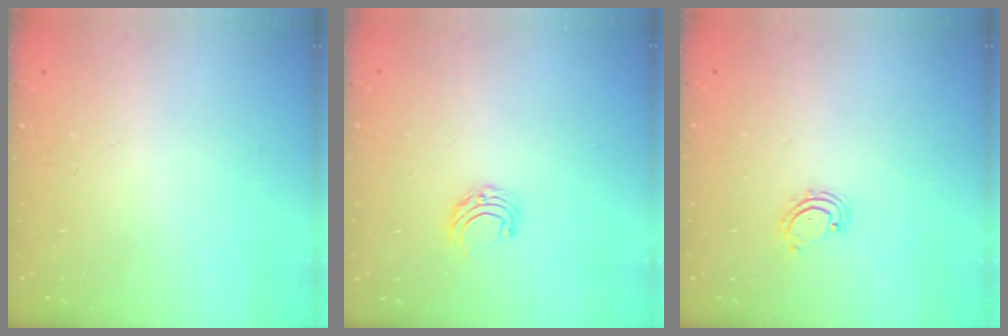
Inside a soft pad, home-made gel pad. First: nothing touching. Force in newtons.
{"total": 5.6, "press": 5.6, "slide": 0.5}
{"total": 2.6, "press": 2.6, "slide": 0.3}